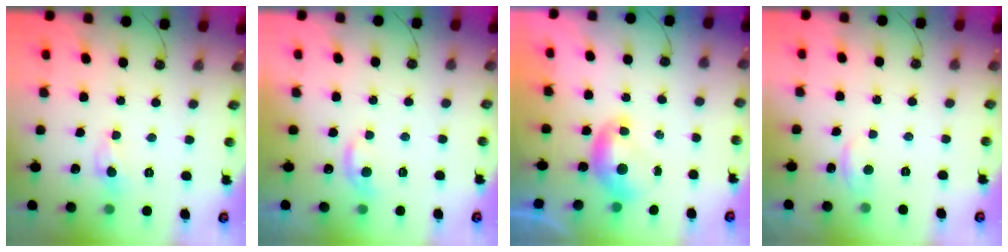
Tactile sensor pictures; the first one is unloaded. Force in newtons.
{"total": 1.7, "press": 1.6, "slide": 0.7}
{"total": 0.0}
{"total": 0.9, "press": 0.2, "slide": 0.9}